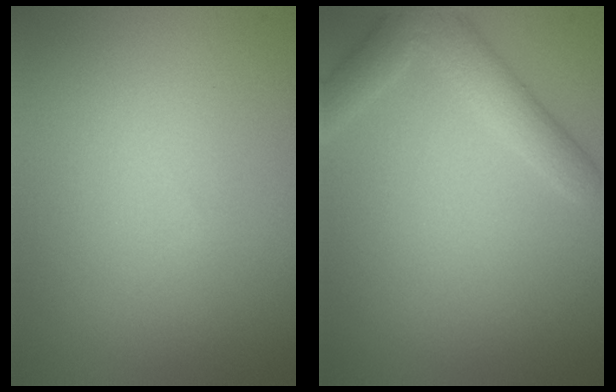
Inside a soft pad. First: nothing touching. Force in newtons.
{"total": 3.8, "press": 3.8, "slide": 0.1}